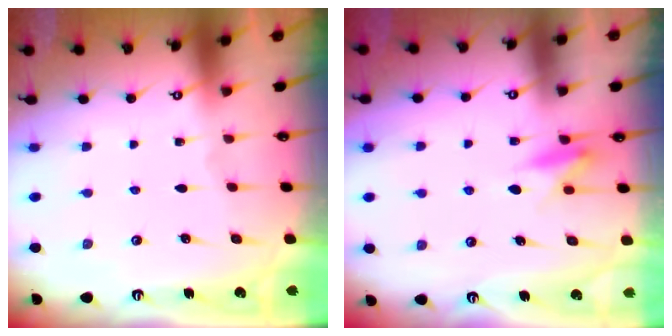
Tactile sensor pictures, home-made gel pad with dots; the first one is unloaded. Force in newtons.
{"total": 6.0, "press": 6.0, "slide": 0.6}